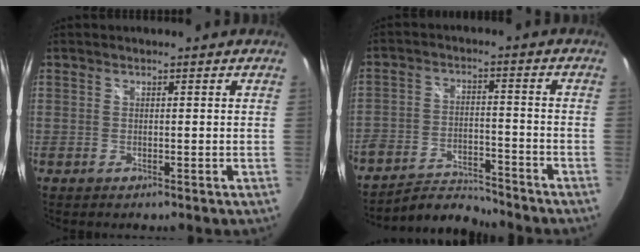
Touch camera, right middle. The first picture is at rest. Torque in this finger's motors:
{"motor_torque": [1.09, -1.05, 0.51, 0.21]}